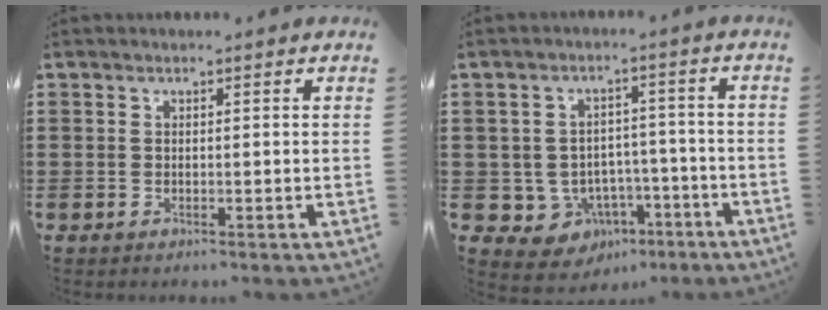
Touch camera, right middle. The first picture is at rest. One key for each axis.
{"total": 4.9, "fx": -2.5, "fy": 4.1, "fz": 1.1, "tx": -0.035, "ty": 0.014, "tz": -0.043}